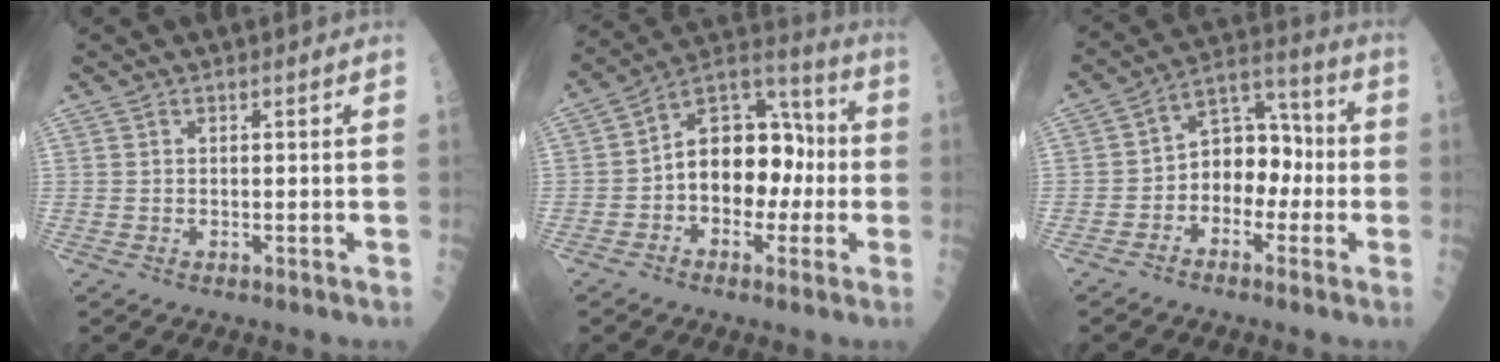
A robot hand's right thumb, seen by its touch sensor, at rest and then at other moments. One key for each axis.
{"total": 15.6, "fx": -1.6, "fy": 10.5, "fz": 11.4, "tx": -0.127, "ty": 0.049, "tz": -0.036}
{"total": 10.6, "fx": -2.3, "fy": 7.7, "fz": 6.9, "tx": -0.062, "ty": 0.050, "tz": -0.053}